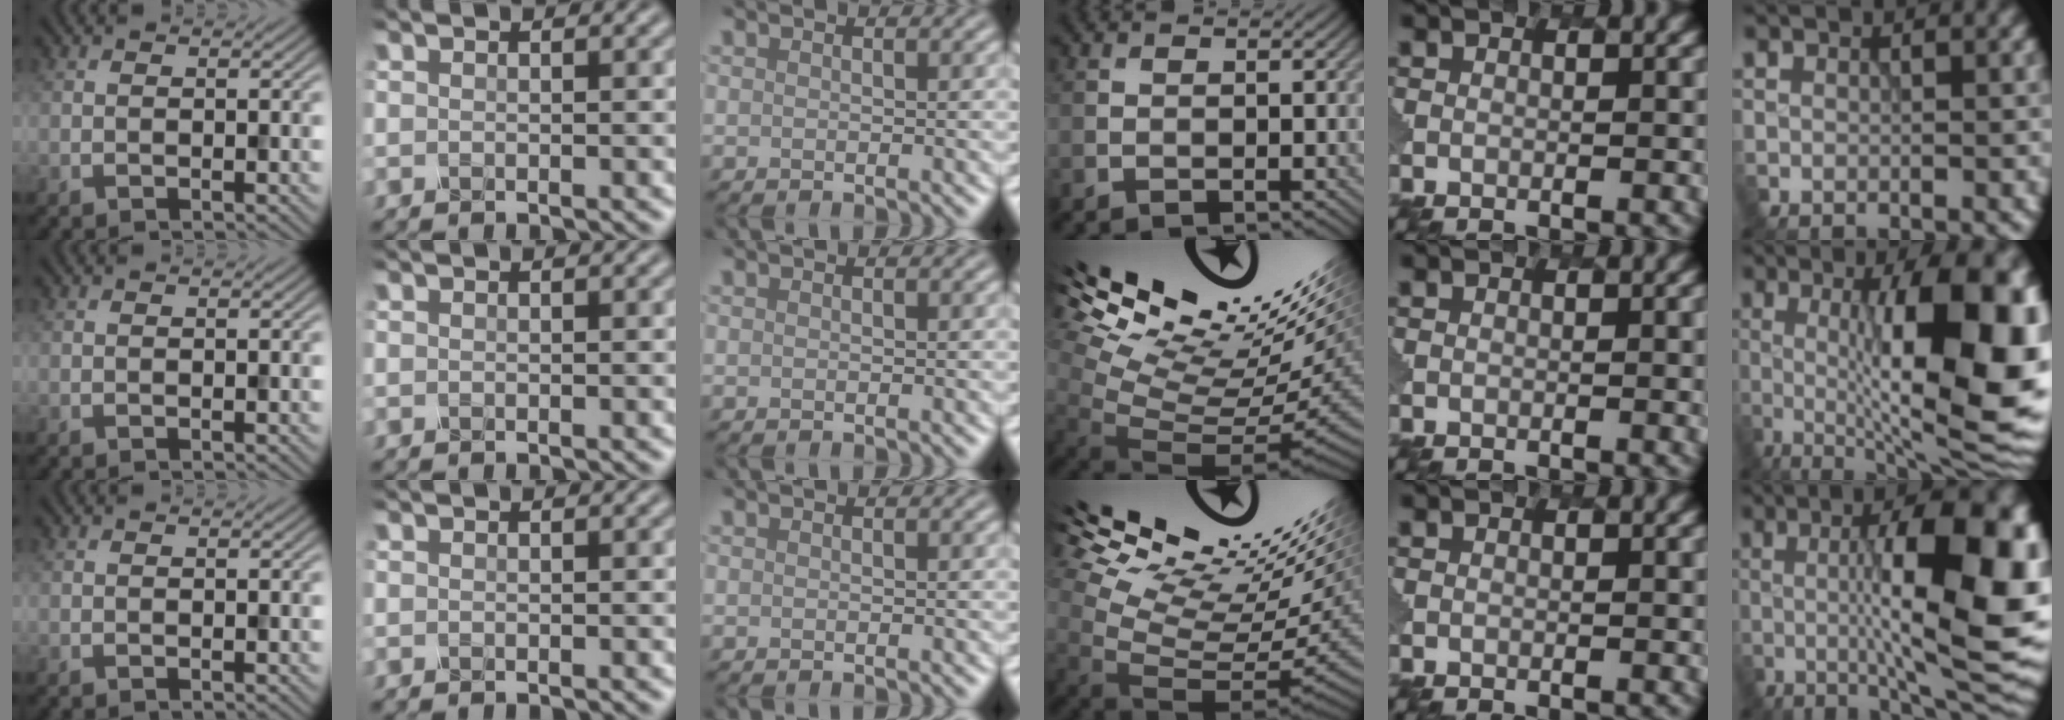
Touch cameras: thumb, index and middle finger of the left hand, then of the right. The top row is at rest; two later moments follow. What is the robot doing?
{"motion": "dispense", "object": "syringe"}